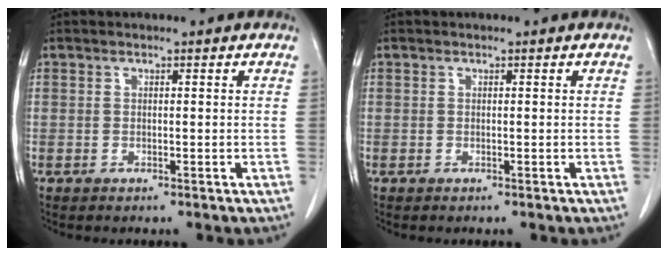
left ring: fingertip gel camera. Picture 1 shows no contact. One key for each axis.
{"total": 0.0}